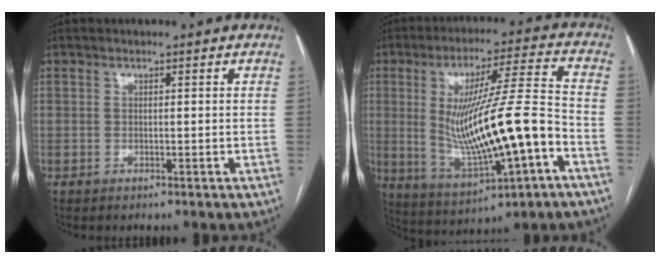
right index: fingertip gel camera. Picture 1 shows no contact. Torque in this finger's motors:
{"motor_torque": [2.14, 0.00, 1.05, 0.21]}